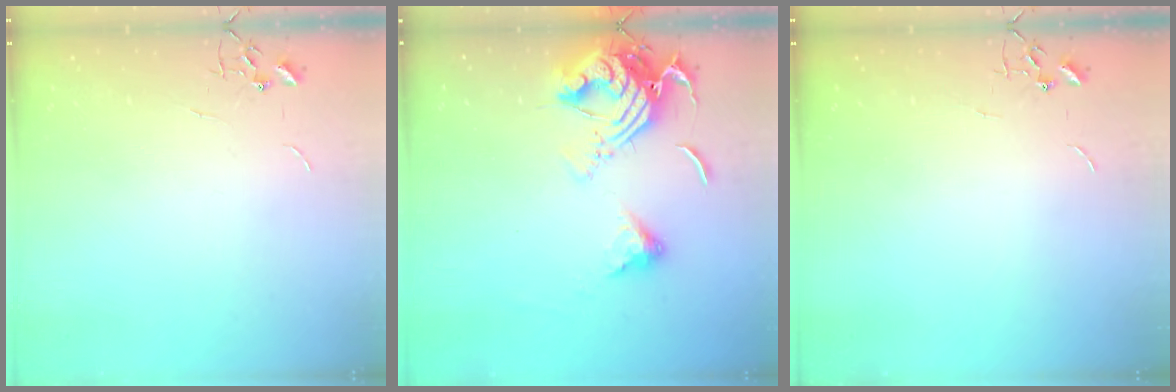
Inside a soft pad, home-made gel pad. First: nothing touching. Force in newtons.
{"total": 14.8, "press": 14.7, "slide": 1.8}
{"total": 0.0}